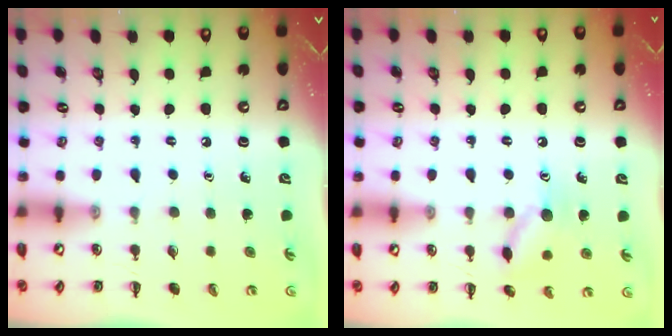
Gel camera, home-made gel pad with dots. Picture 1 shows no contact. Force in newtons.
{"total": 10.5, "press": 10.5, "slide": 0.6}